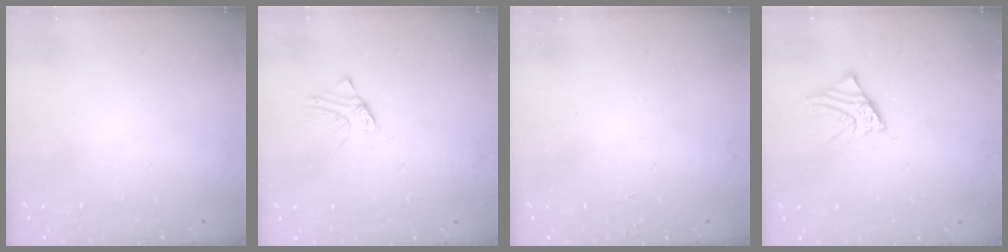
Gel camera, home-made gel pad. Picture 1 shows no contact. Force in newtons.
{"total": 1.2, "press": 1.2, "slide": 0.1}
{"total": 2.9, "press": 2.9, "slide": 0.4}
{"total": 4.1, "press": 4.1, "slide": 0.6}